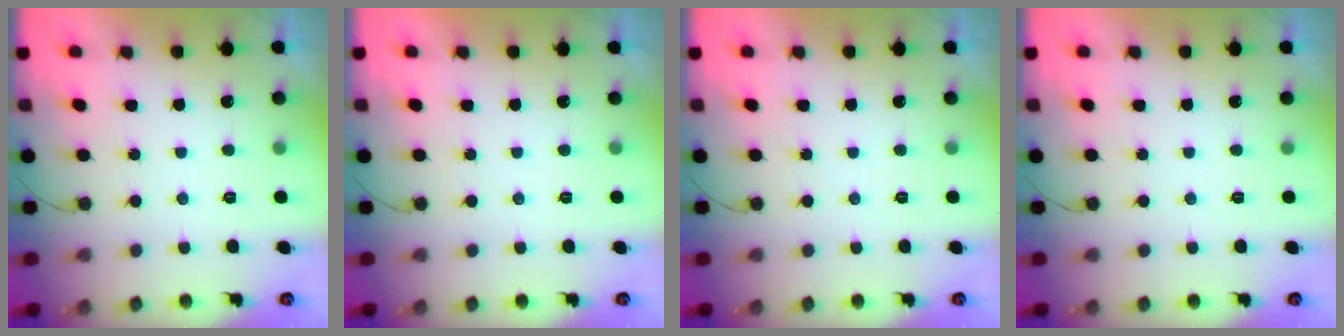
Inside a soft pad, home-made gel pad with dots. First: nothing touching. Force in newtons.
{"total": 1.7, "press": 1.7, "slide": 0.1}
{"total": 0.0}
{"total": 0.0}